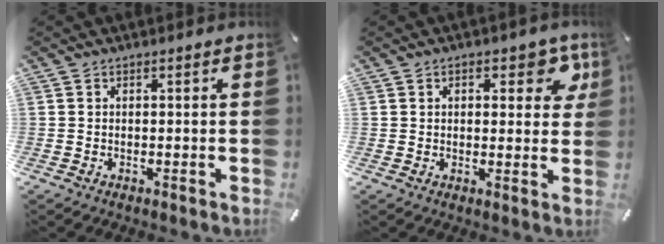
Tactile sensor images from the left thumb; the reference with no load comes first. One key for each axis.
{"total": 7.0, "fx": 3.1, "fy": 4.1, "fz": 4.7, "tx": -0.044, "ty": -0.007, "tz": 0.045}